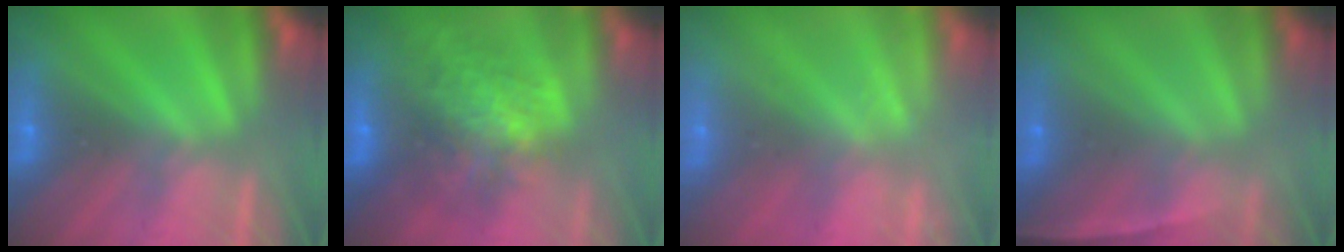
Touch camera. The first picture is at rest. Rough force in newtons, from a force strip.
{"total": 7.0}
{"total": 2.3}
{"total": 1.6}